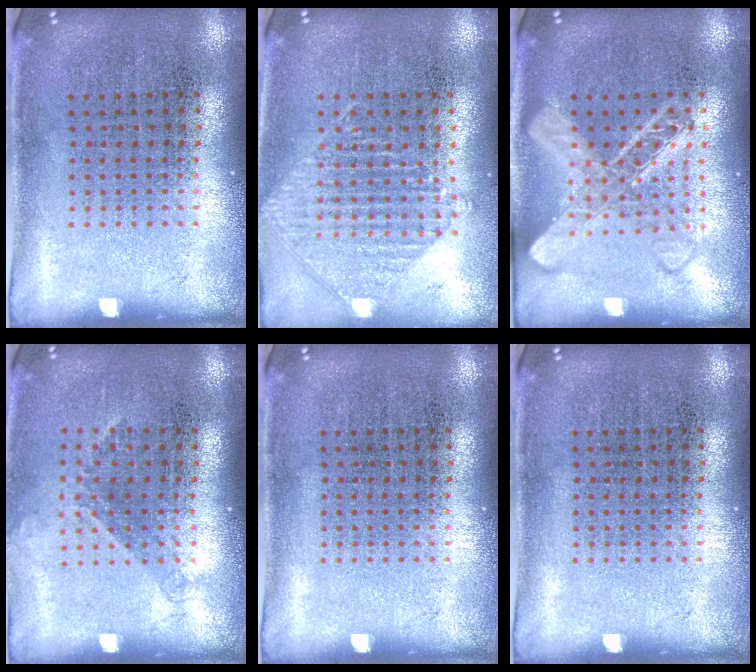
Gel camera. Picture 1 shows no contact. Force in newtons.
{"total": 1.0, "press": 1.0, "slide": 0.1}
{"total": 3.1, "press": 3.1, "slide": 0.5}
{"total": 1.2, "press": 0.9, "slide": 0.8}
{"total": 0.0}
{"total": 0.0}